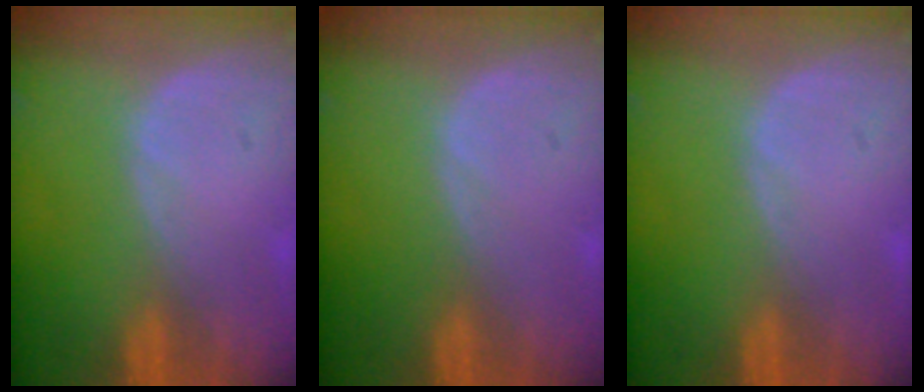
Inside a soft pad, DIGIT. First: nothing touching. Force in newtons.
{"total": 0.0}
{"total": 0.0}